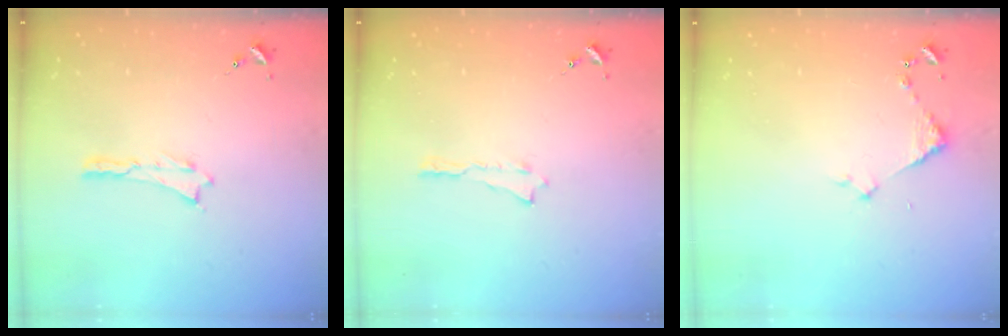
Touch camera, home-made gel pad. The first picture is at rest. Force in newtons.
{"total": 0.0}
{"total": 2.9, "press": 2.9, "slide": 0.3}